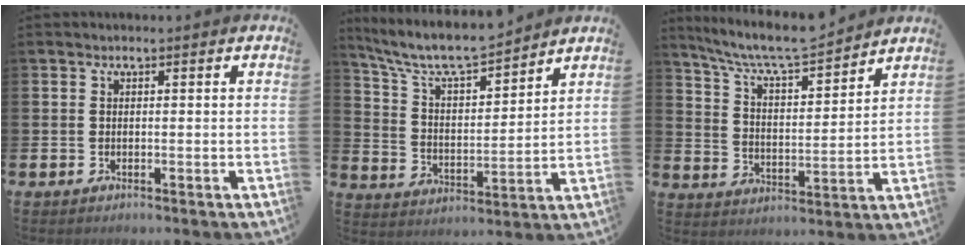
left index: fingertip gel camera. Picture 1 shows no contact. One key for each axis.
{"total": 8.1, "fx": 7.6, "fy": 1.3, "fz": 2.6, "tx": -0.090, "ty": -0.051, "tz": 0.133}
{"total": 8.1, "fx": 7.7, "fy": 0.7, "fz": 2.5, "tx": -0.083, "ty": -0.052, "tz": 0.136}